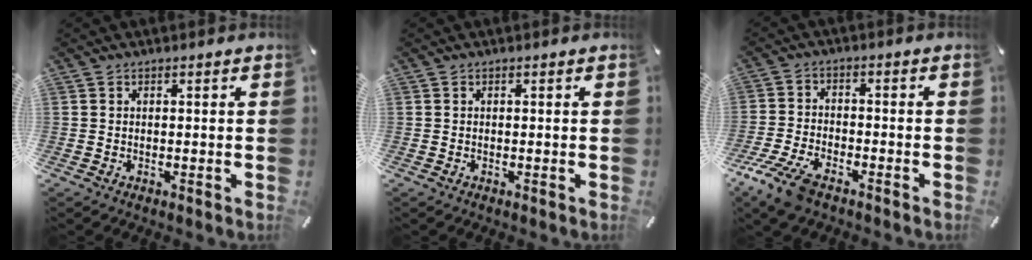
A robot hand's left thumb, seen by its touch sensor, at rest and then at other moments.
{"total": 0.0}
{"total": 8.6, "force": [-5.9, 3.6, 5.1], "torque": [-0.124, 0.012, -0.116]}